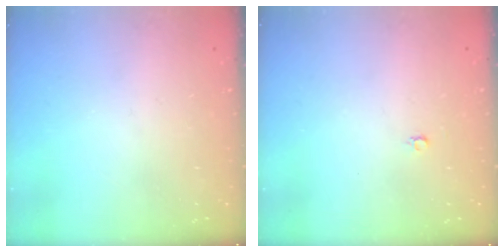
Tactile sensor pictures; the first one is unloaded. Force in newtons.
{"total": 2.2, "press": 2.2, "slide": 0.2}